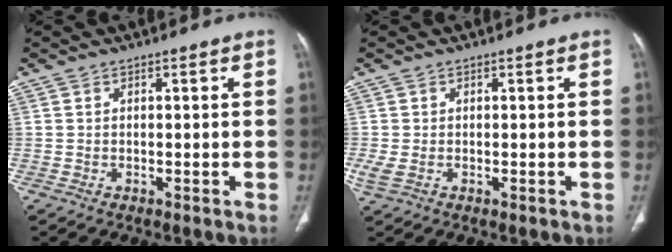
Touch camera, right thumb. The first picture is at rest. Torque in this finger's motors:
{"motor_torque": [1.57, 1.90, 0.29, -0.61, 0.13]}